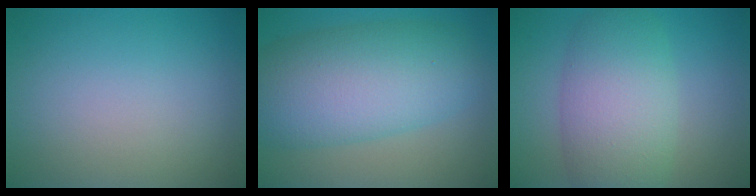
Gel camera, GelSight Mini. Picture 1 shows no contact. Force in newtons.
{"total": 10.0, "press": 10.0, "slide": 0.2}
{"total": 7.3, "press": 7.3, "slide": 0.3}